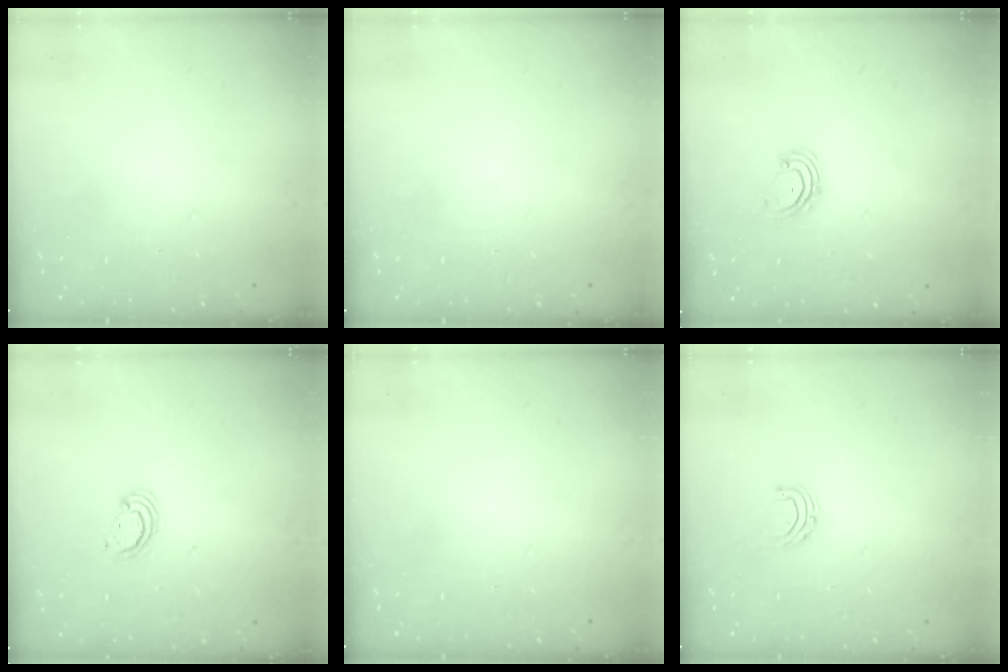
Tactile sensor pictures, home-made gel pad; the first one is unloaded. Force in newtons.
{"total": 0.0}
{"total": 2.8, "press": 2.8, "slide": 0.2}
{"total": 2.5, "press": 2.5, "slide": 0.2}
{"total": 0.0}
{"total": 4.5, "press": 4.5, "slide": 0.4}